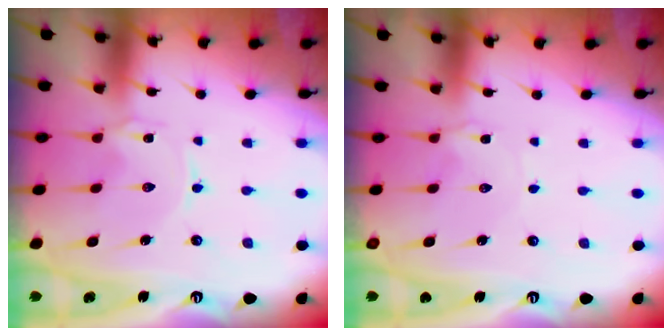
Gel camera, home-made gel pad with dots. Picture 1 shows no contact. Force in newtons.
{"total": 2.4, "press": 2.4, "slide": 0.4}